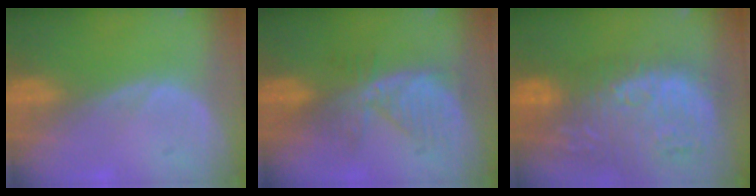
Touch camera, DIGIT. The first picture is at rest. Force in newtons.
{"total": 6.0, "press": 5.9, "slide": 1.1}
{"total": 14.4, "press": 12.5, "slide": 7.2}